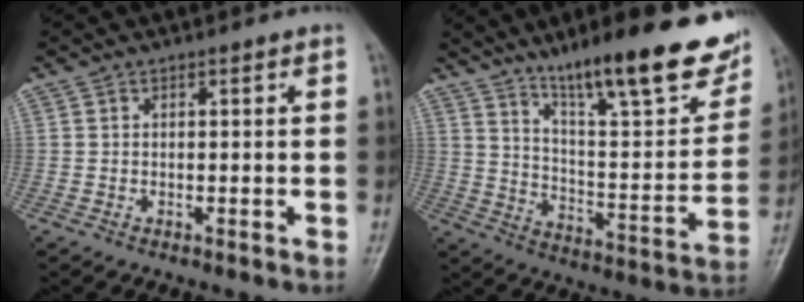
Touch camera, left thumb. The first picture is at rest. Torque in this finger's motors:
{"motor_torque": [0.48, 0.25, 1.43, -1.35, 0.13]}